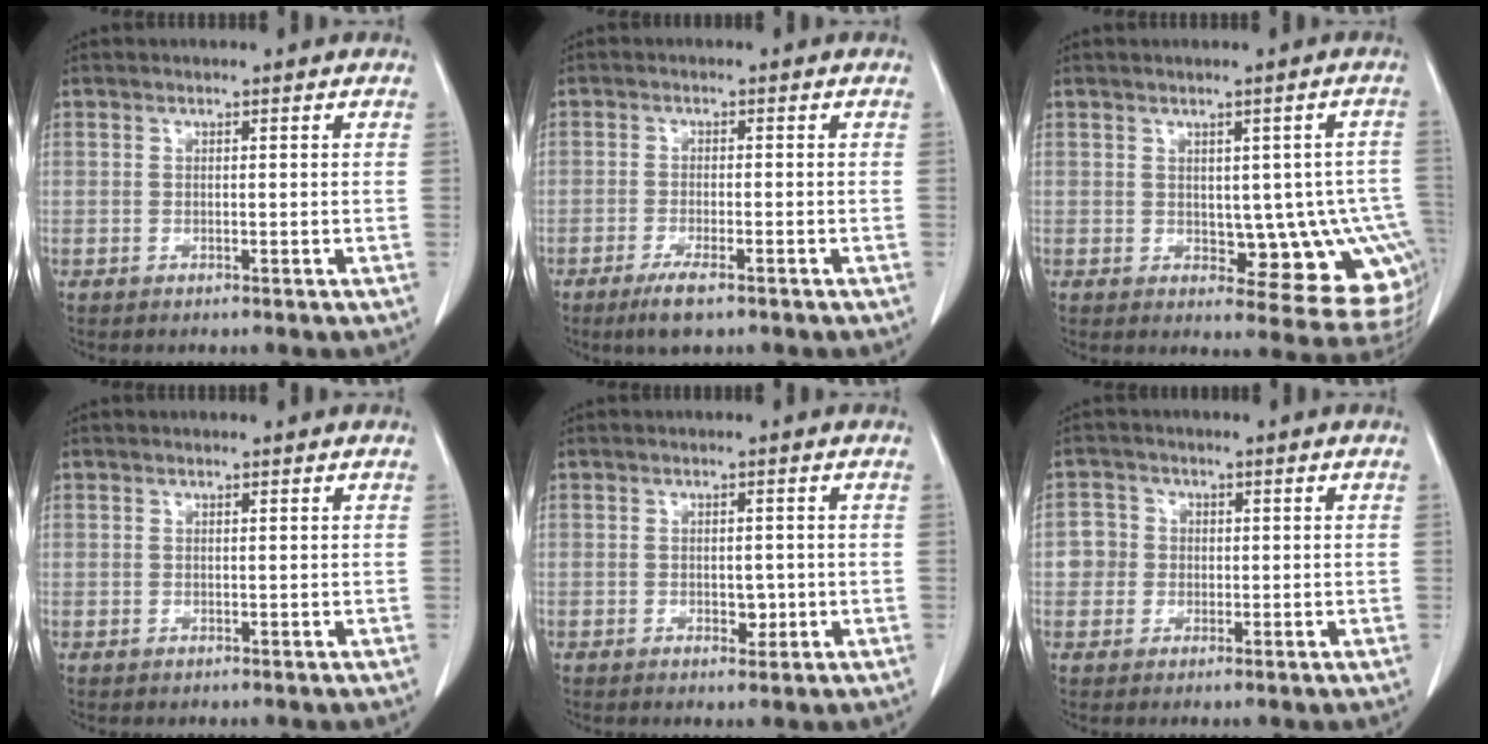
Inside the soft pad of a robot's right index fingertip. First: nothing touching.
{"total": 4.3, "force": [-2.8, 0.8, 3.1], "torque": [-0.058, -0.007, -0.047]}
{"total": 11.1, "force": [-1.4, 4.8, 9.9], "torque": [-0.086, 0.014, -0.004]}
{"total": 0.5, "force": [0.2, 0.5, -0.1], "torque": [0.009, 0.003, 0.000]}
{"total": 2.3, "force": [-0.5, 1.3, 1.8], "torque": [-0.024, 0.000, -0.003]}
{"total": 3.6, "force": [0.0, 3.6, 0.4], "torque": [0.001, 0.013, -0.002]}